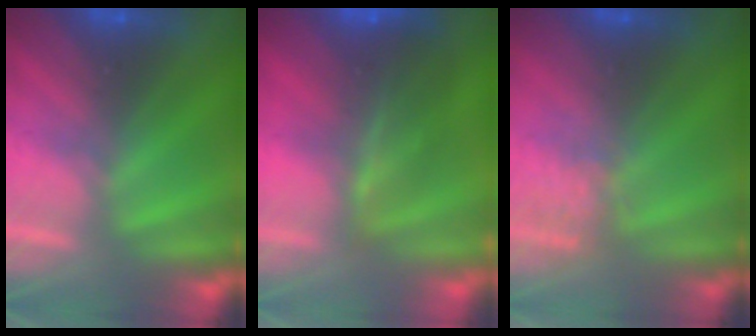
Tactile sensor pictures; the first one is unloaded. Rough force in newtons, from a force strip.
{"total": 7.1}
{"total": 2.5}